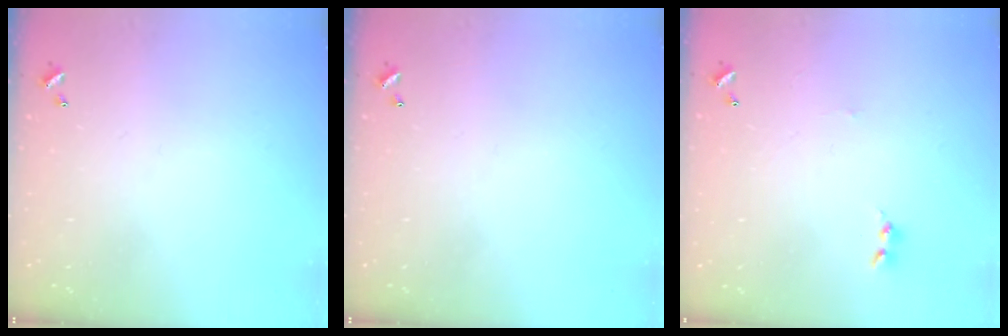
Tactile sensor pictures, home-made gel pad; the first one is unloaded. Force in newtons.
{"total": 0.0}
{"total": 0.0}